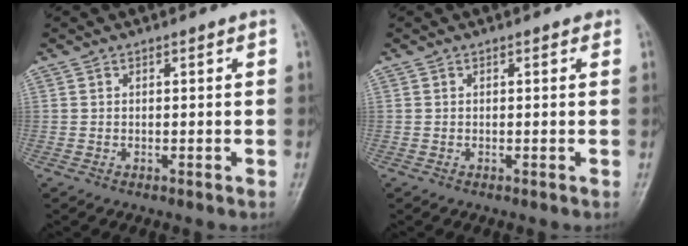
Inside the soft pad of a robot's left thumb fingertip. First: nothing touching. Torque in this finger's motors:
{"motor_torque": [0.01, -0.10, 0.15, 0.00, 0.00]}